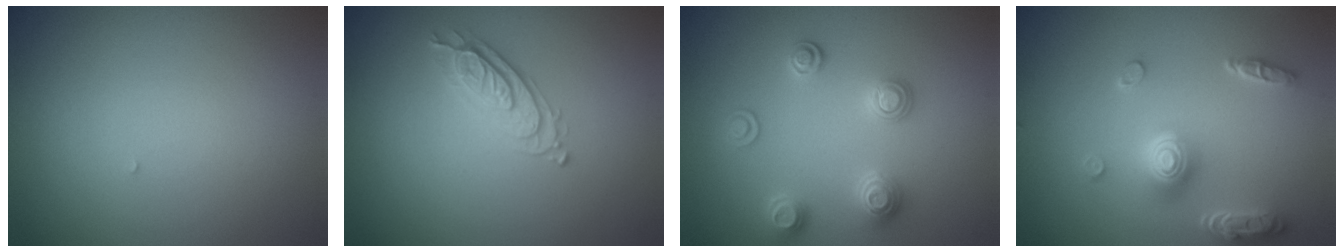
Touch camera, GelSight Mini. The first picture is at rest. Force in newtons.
{"total": 2.2, "press": 2.2, "slide": 0.4}
{"total": 2.9, "press": 2.8, "slide": 0.6}
{"total": 4.3, "press": 3.7, "slide": 2.2}